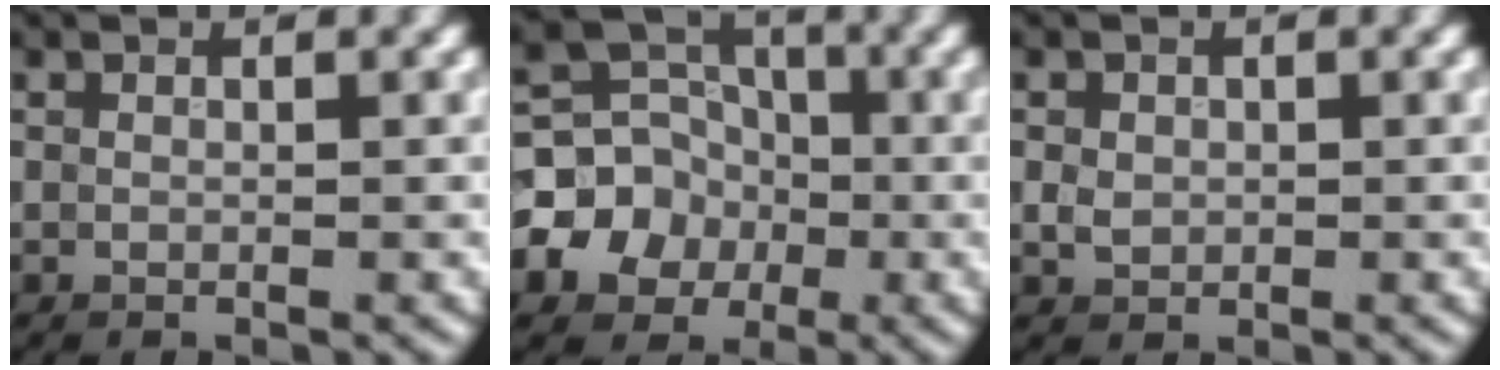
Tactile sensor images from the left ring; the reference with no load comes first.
{"total": 5.8, "force": [-1.5, 5.1, 2.3], "torque": [-0.020, 0.005, -0.047]}
{"total": 1.4, "force": [0.0, 1.2, 0.6], "torque": [-0.011, -0.001, -0.002]}